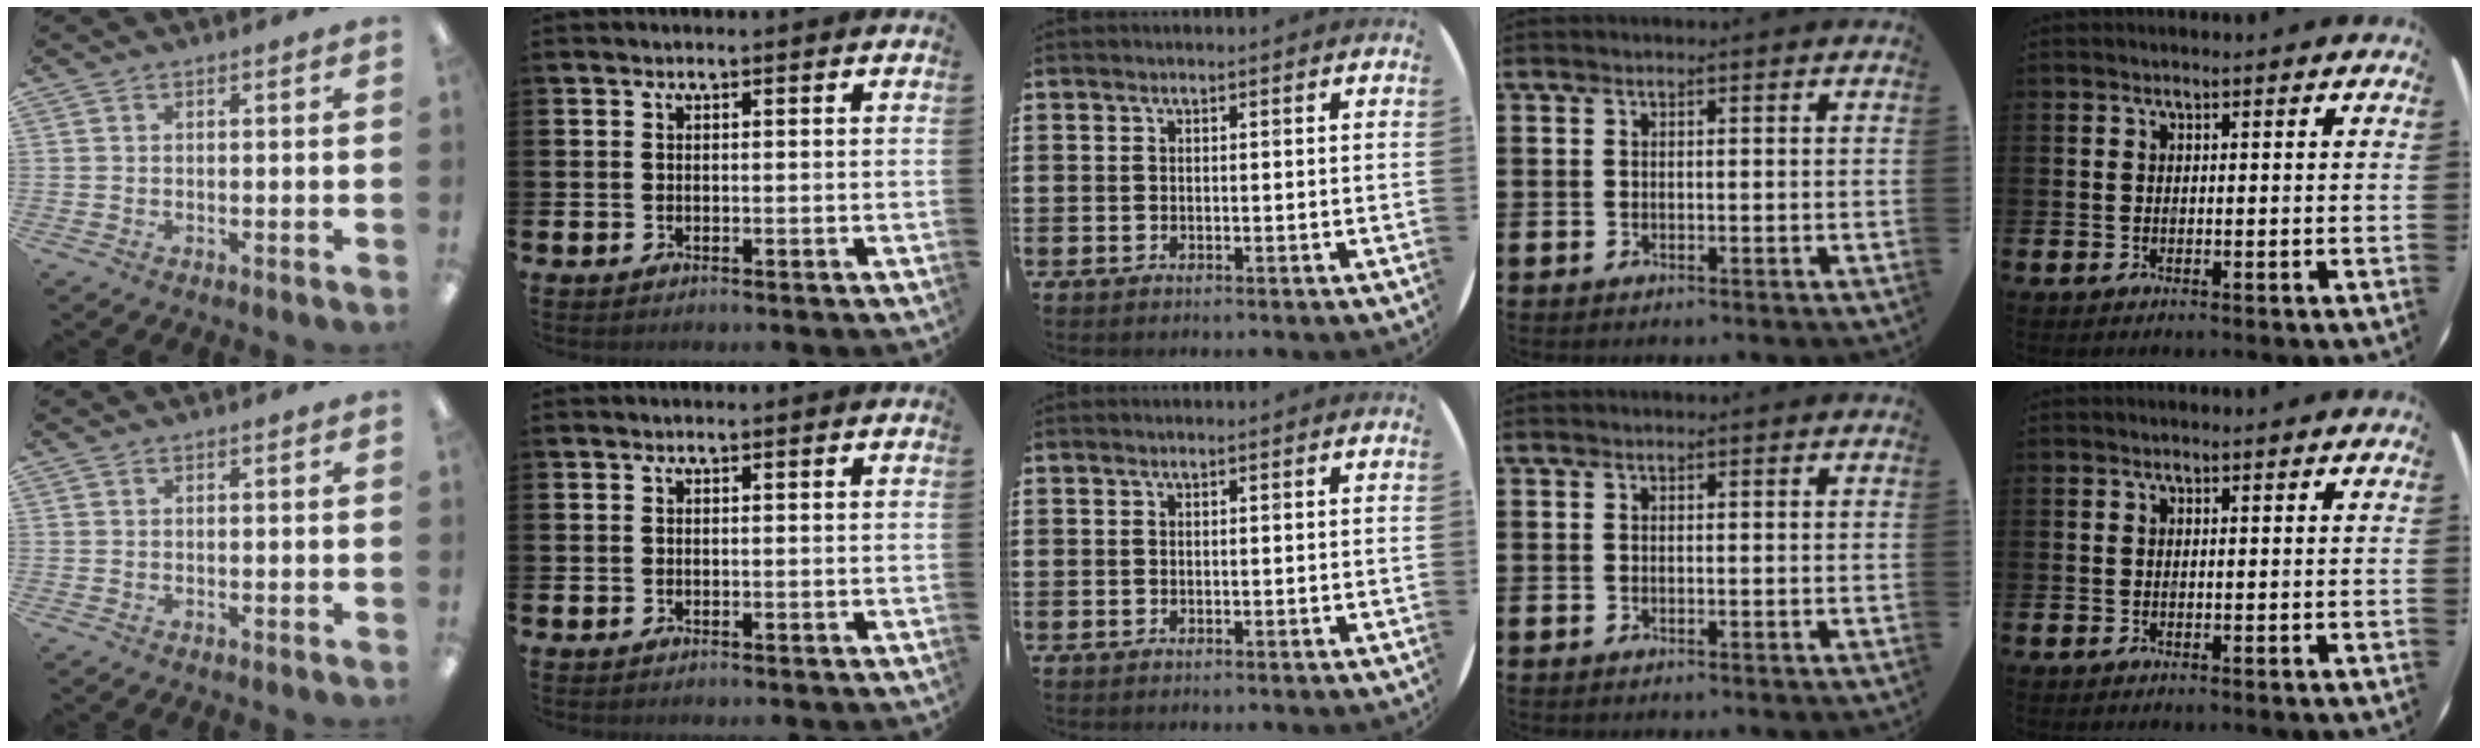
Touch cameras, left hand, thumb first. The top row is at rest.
{}